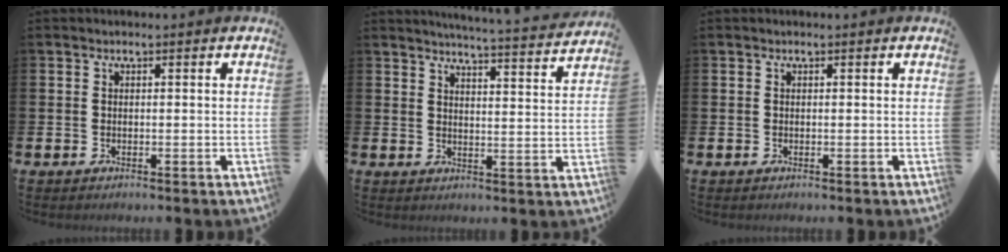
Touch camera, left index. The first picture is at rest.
{"total": 4.9, "force": [4.8, -0.7, 0.6], "torque": [-0.012, -0.042, 0.079]}
{"total": 0.0}